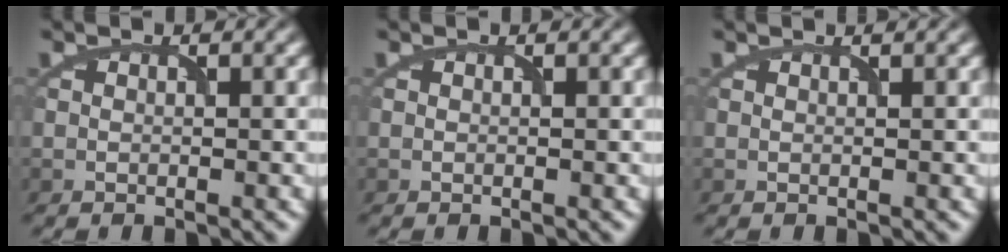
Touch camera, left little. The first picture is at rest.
{"total": 0.0}
{"total": 0.7, "force": [0.6, 0.1, 0.3], "torque": [-0.011, -0.003, 0.002]}